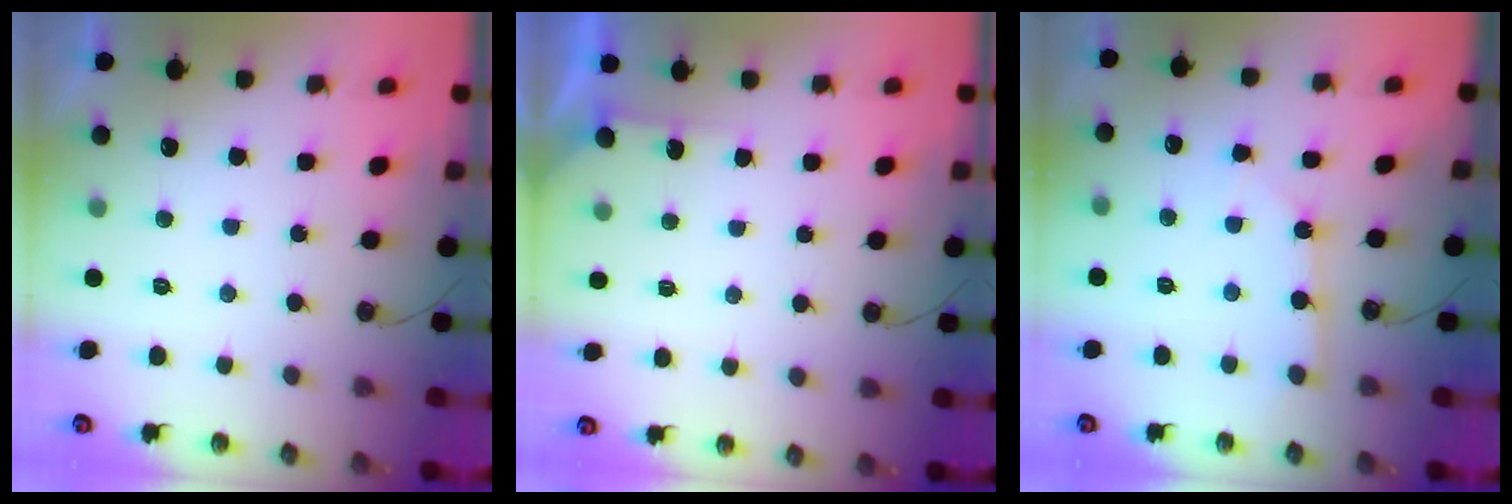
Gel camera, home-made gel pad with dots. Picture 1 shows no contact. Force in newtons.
{"total": 2.8, "press": 2.8, "slide": 0.4}
{"total": 3.0, "press": 2.9, "slide": 0.3}